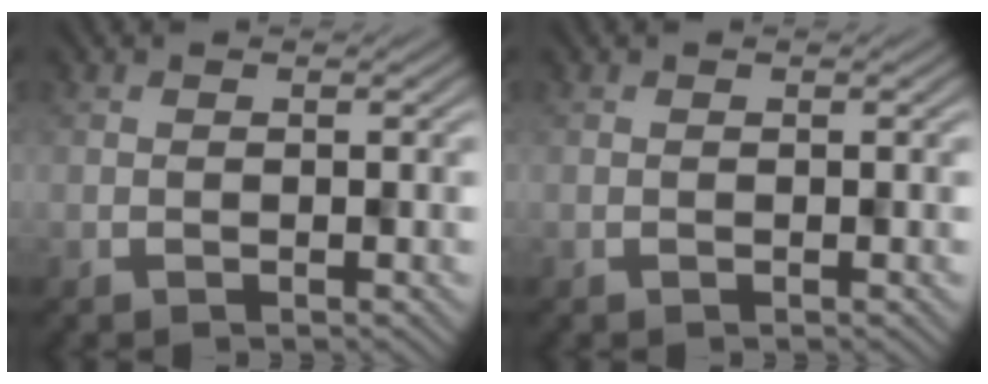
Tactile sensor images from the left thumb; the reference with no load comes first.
{"total": 0.0}